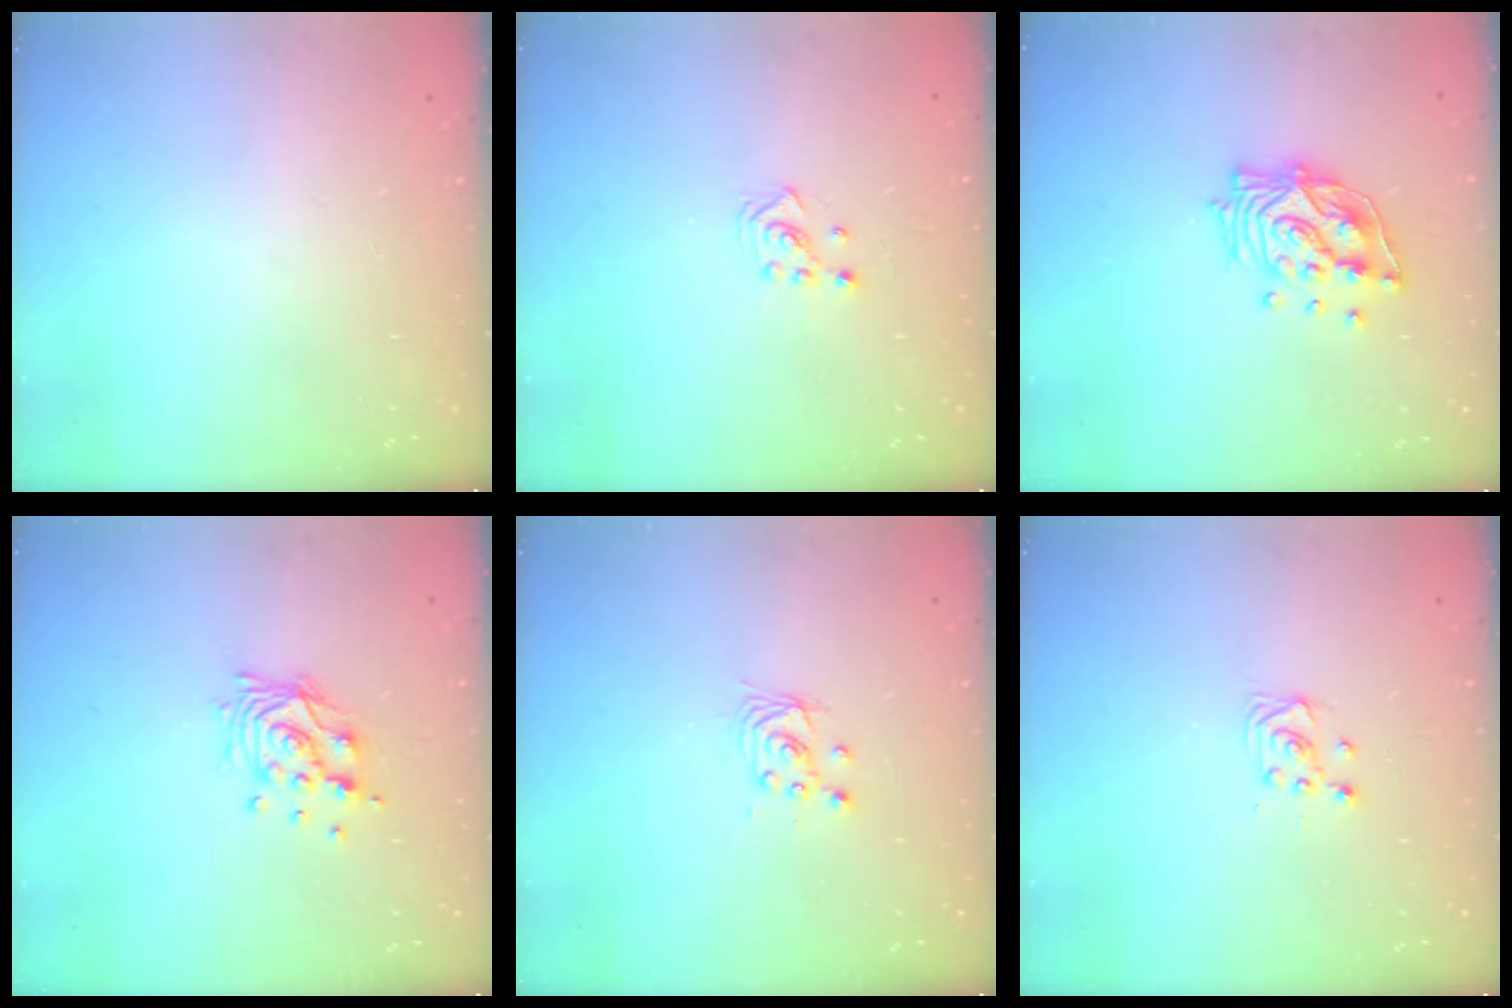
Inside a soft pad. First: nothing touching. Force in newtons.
{"total": 2.5, "press": 2.4, "slide": 0.8}
{"total": 14.2, "press": 14.1, "slide": 1.9}
{"total": 11.1, "press": 11.0, "slide": 0.9}
{"total": 2.9, "press": 2.9, "slide": 0.2}
{"total": 2.9, "press": 2.9, "slide": 0.4}